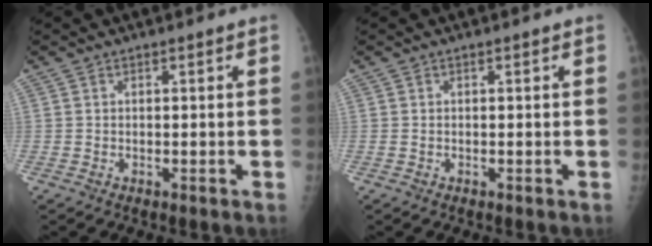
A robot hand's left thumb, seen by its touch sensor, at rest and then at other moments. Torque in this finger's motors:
{"motor_torque": [0.25, -0.39, 0.09, 0.08, -0.02]}